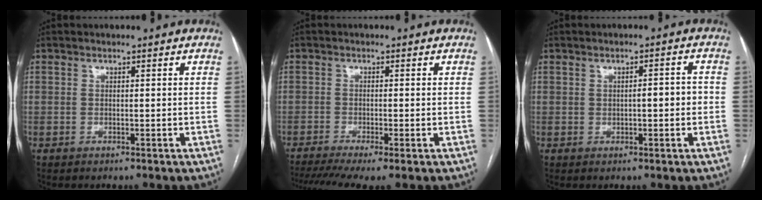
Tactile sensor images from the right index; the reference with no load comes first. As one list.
[{"total": 8.6, "force": [-6.6, 0.3, 5.6], "torque": [-0.091, -0.011, -0.107]}, {"total": 2.5, "force": [-0.4, 0.6, 2.4], "torque": [-0.031, 0.007, -0.006]}]